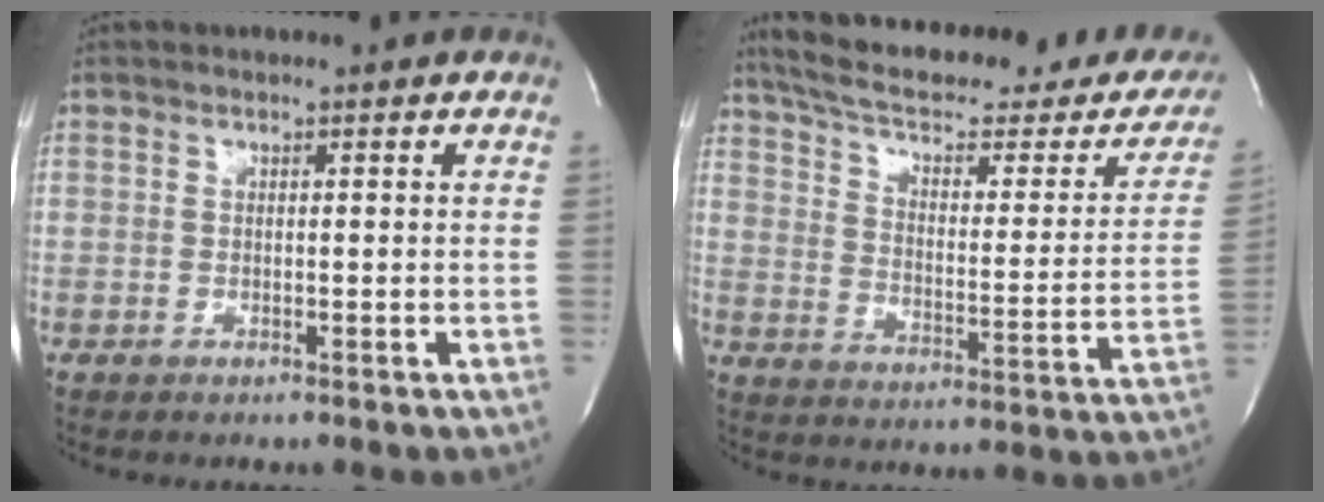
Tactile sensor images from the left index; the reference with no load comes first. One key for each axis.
{"total": 30.4, "fx": 25.5, "fy": 8.1, "fz": 14.4, "tx": -0.227, "ty": -0.029, "tz": 0.322}